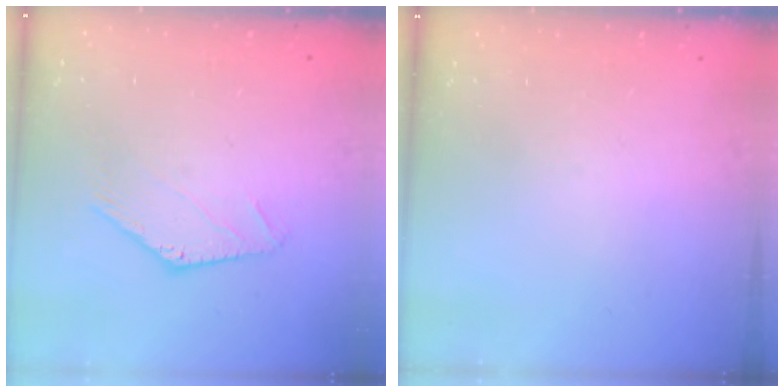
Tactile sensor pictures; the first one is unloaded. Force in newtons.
{"total": 0.0}